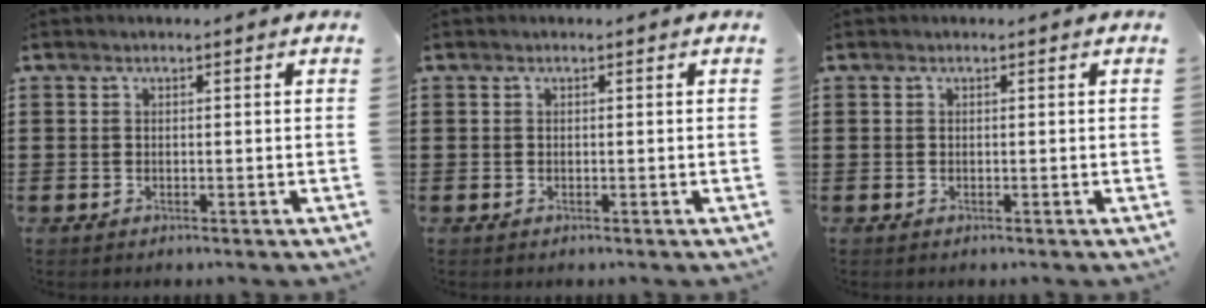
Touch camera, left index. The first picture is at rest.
{"total": 0.0}
{"total": 0.0}